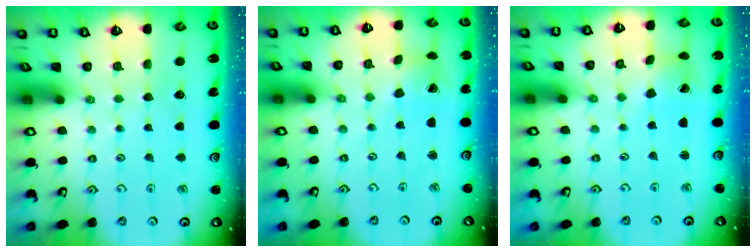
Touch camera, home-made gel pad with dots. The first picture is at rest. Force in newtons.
{"total": 1.4, "press": 1.4, "slide": 0.2}
{"total": 2.3, "press": 2.3, "slide": 0.3}